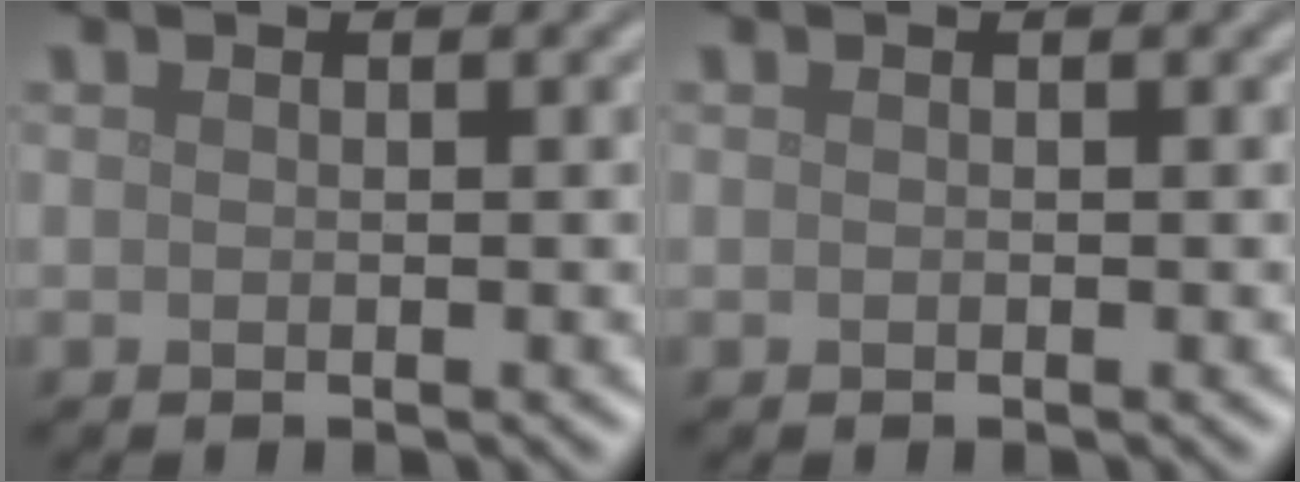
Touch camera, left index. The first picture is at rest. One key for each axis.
{"total": 0.0}